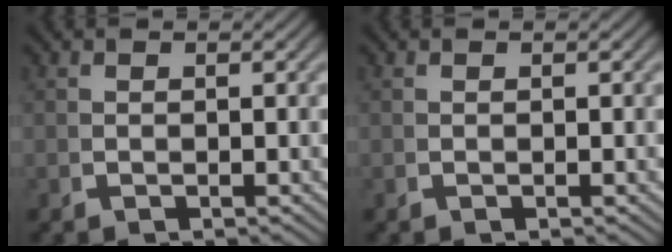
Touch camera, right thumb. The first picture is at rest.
{"total": 0.0}